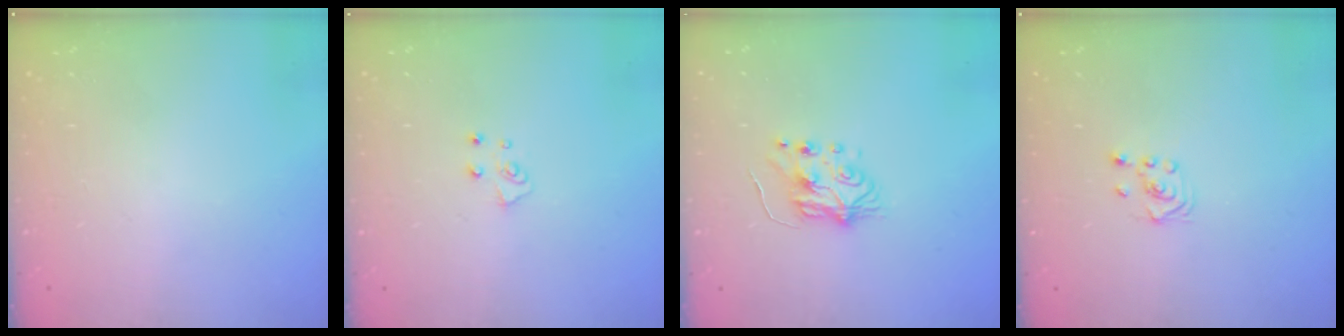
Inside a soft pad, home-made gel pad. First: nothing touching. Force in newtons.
{"total": 5.1, "press": 5.1, "slide": 0.4}
{"total": 5.2, "press": 5.1, "slide": 0.7}
{"total": 2.3, "press": 2.2, "slide": 0.7}